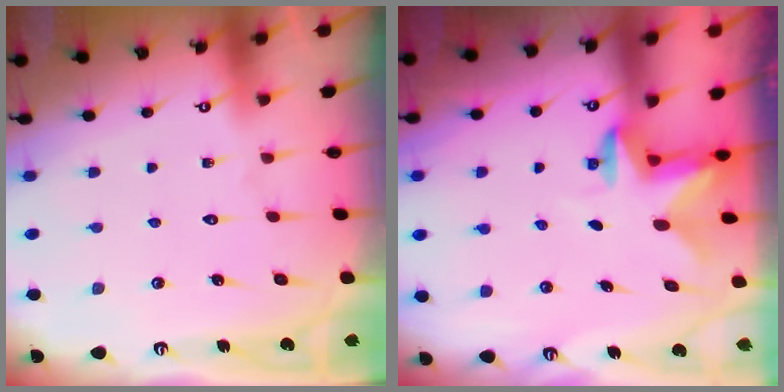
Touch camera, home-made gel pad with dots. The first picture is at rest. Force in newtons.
{"total": 2.7, "press": 2.7, "slide": 0.5}